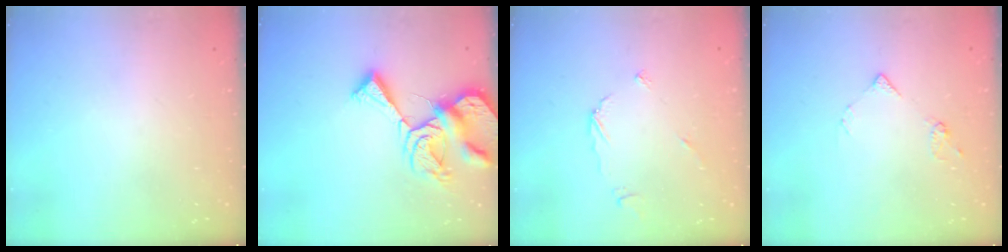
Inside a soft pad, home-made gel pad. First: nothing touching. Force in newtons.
{"total": 12.4, "press": 12.3, "slide": 1.4}
{"total": 3.3, "press": 3.3, "slide": 0.3}
{"total": 6.1, "press": 6.1, "slide": 0.8}